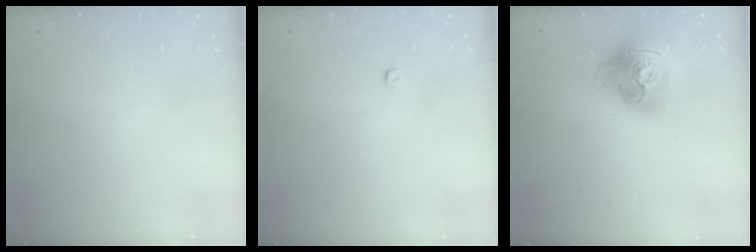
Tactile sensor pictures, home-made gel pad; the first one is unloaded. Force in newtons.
{"total": 3.0, "press": 2.9, "slide": 0.4}
{"total": 16.7, "press": 16.6, "slide": 1.9}